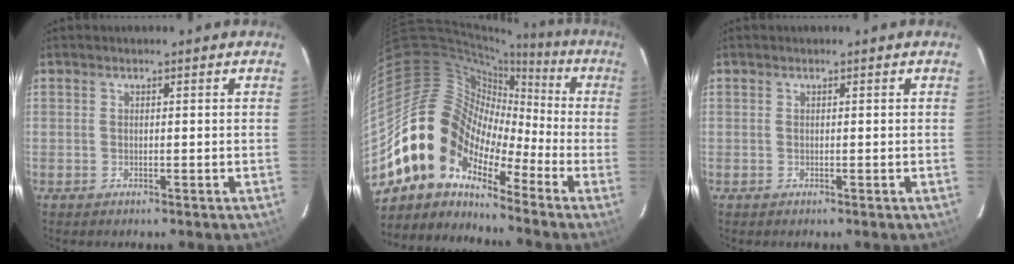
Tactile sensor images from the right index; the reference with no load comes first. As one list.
[{"total": 13.6, "force": [-8.8, 8.6, 5.8], "torque": [-0.102, 0.021, -0.188]}, {"total": 0.0}]